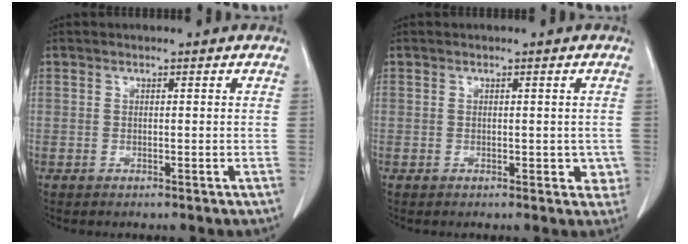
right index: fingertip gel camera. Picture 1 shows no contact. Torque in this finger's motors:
{"motor_torque": [0.05, 0.08, 0.04, 0.01]}